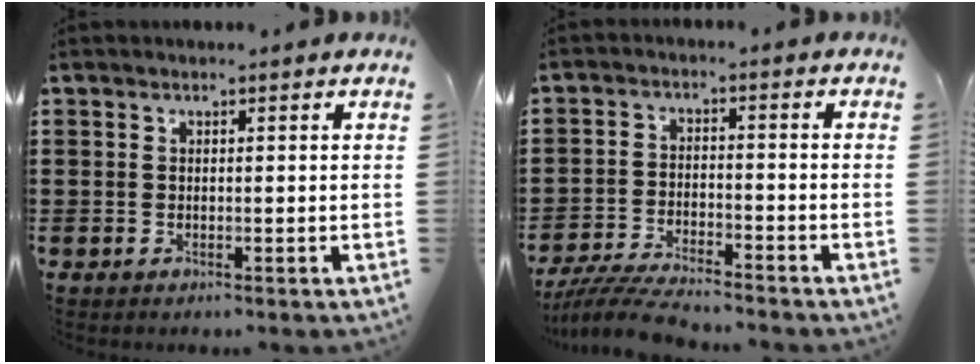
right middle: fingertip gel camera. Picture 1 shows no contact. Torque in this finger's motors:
{"motor_torque": [0.26, -0.25, 0.17, 0.08]}